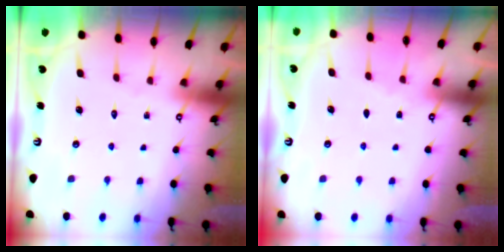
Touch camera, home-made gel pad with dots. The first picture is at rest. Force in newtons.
{"total": 2.1, "press": 2.1, "slide": 0.3}